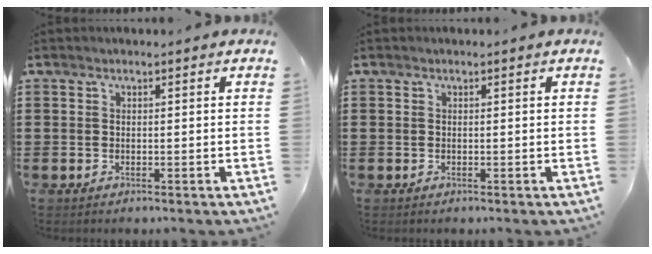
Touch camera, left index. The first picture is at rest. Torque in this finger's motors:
{"motor_torque": [0.00, 0.00, 0.00, 0.00]}